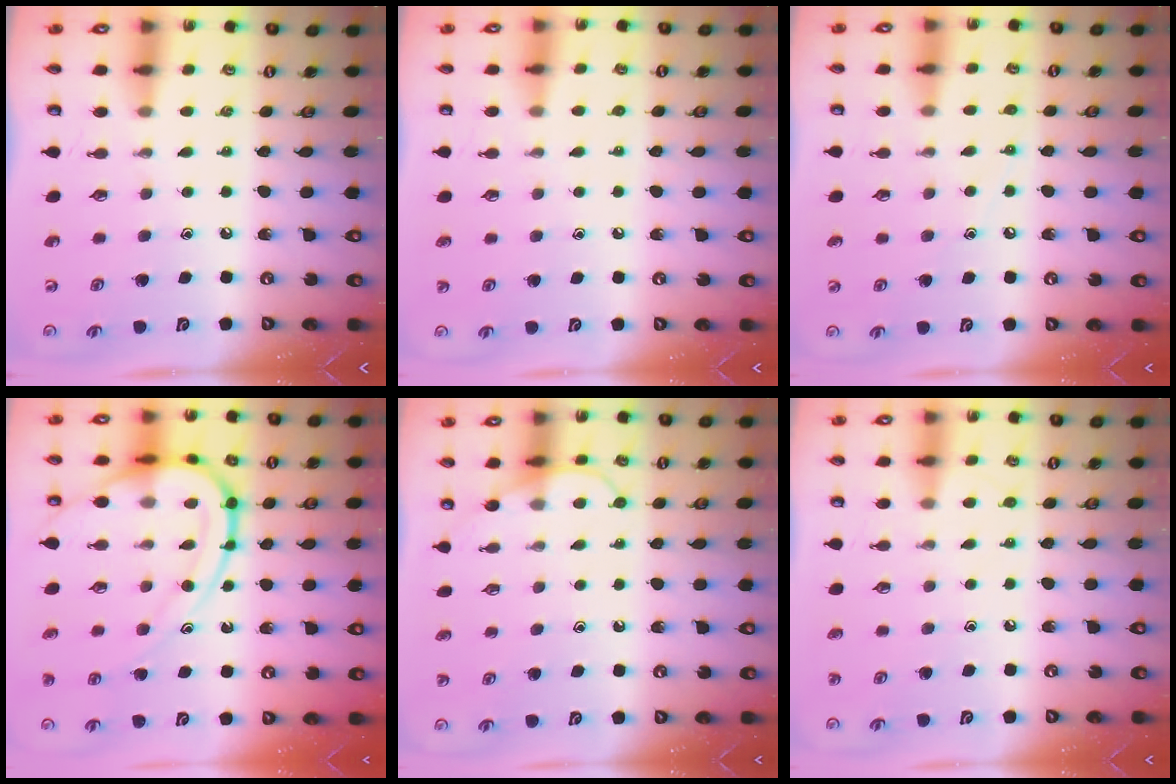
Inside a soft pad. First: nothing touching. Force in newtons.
{"total": 2.1, "press": 2.1, "slide": 0.2}
{"total": 5.4, "press": 5.4, "slide": 0.7}
{"total": 15.0, "press": 14.9, "slide": 1.7}
{"total": 6.6, "press": 6.6, "slide": 0.6}
{"total": 7.0, "press": 7.0, "slide": 0.8}